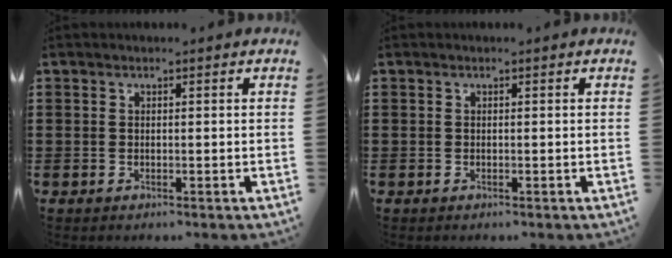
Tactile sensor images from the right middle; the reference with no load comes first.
{"total": 0.0}